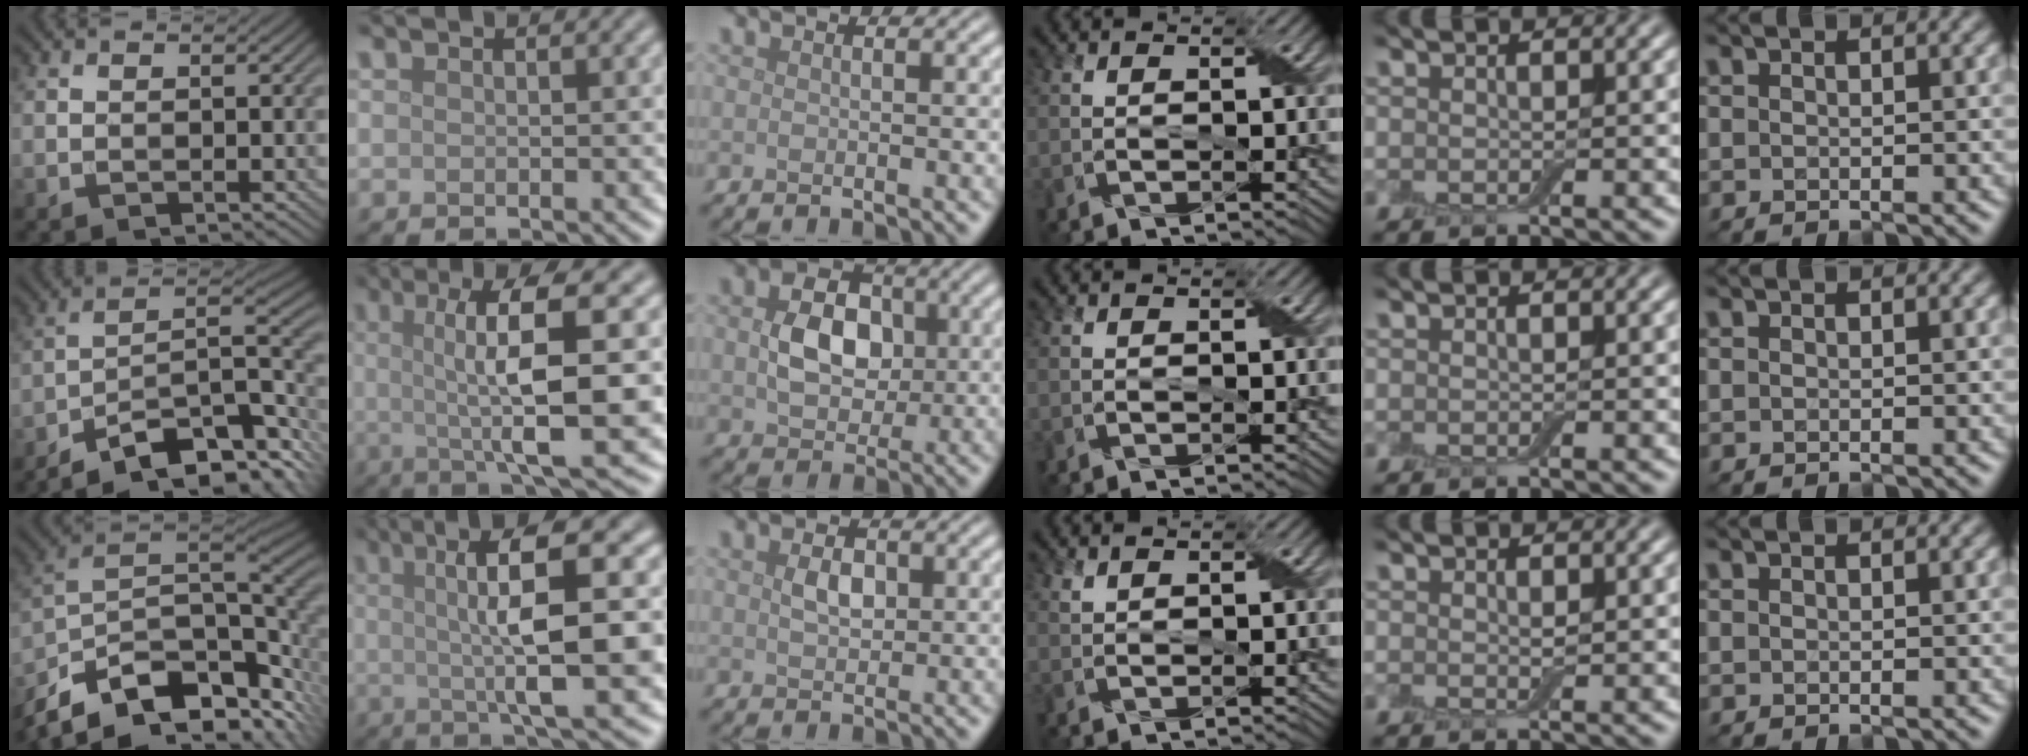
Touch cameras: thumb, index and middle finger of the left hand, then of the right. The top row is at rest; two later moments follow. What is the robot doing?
{"motion": "wrap", "object": "adhesive wrap"}